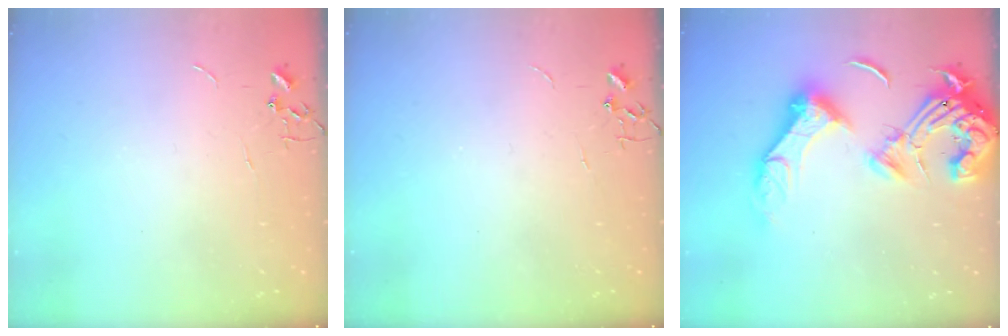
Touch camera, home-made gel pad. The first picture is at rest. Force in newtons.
{"total": 0.0}
{"total": 19.5, "press": 19.4, "slide": 2.0}